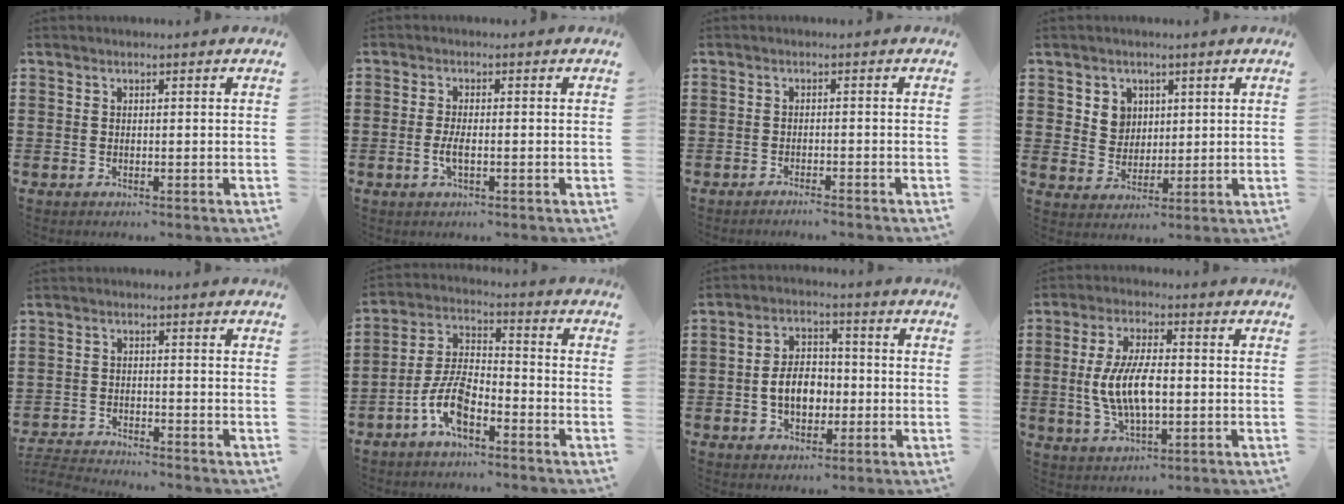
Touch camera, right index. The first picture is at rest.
{"total": 2.7, "force": [-0.7, 0.6, 2.5], "torque": [-0.052, -0.006, -0.015]}
{"total": 1.4, "force": [-1.3, -0.2, 0.3], "torque": [-0.006, 0.002, -0.027]}
{"total": 4.5, "force": [2.0, 4.0, 0.9], "torque": [-0.028, 0.011, 0.035]}
{"total": 3.4, "force": [-3.4, 0.1, 0.1], "torque": [-0.014, -0.002, -0.076]}
{"total": 7.2, "force": [-4.2, 3.3, 4.9], "torque": [-0.116, 0.005, -0.082]}
{"total": 6.6, "force": [-1.3, 4.3, 4.8], "torque": [-0.089, 0.001, -0.032]}
{"total": 9.2, "force": [-0.8, 3.9, 8.4], "torque": [-0.183, -0.004, -0.020]}